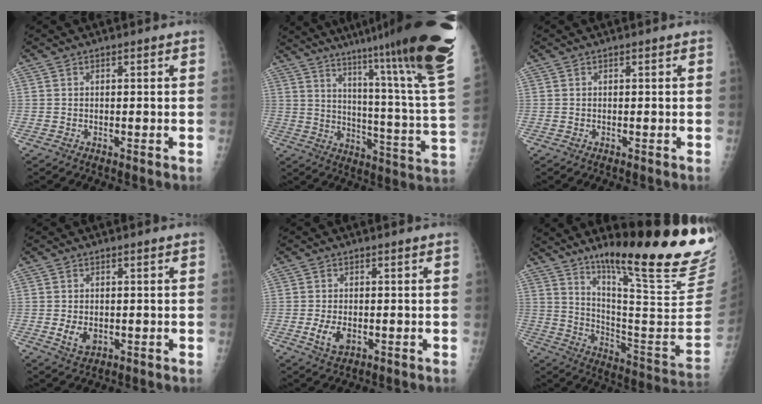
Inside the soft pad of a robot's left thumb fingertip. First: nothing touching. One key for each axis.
{"total": 32.4, "fx": 22.8, "fy": 1.7, "fz": 23.0, "tx": -0.268, "ty": -0.125, "tz": 0.316}
{"total": 0.0}
{"total": 3.5, "fx": -0.4, "fy": 2.4, "fz": 2.5, "tx": -0.041, "ty": -0.005, "tz": 0.001}
{"total": 4.2, "fx": -0.9, "fy": 2.4, "fz": 3.2, "tx": -0.064, "ty": -0.006, "tz": -0.012}
{"total": 28.4, "fx": 18.7, "fy": 3.8, "fz": 21.0, "tx": -0.271, "ty": -0.110, "tz": 0.277}